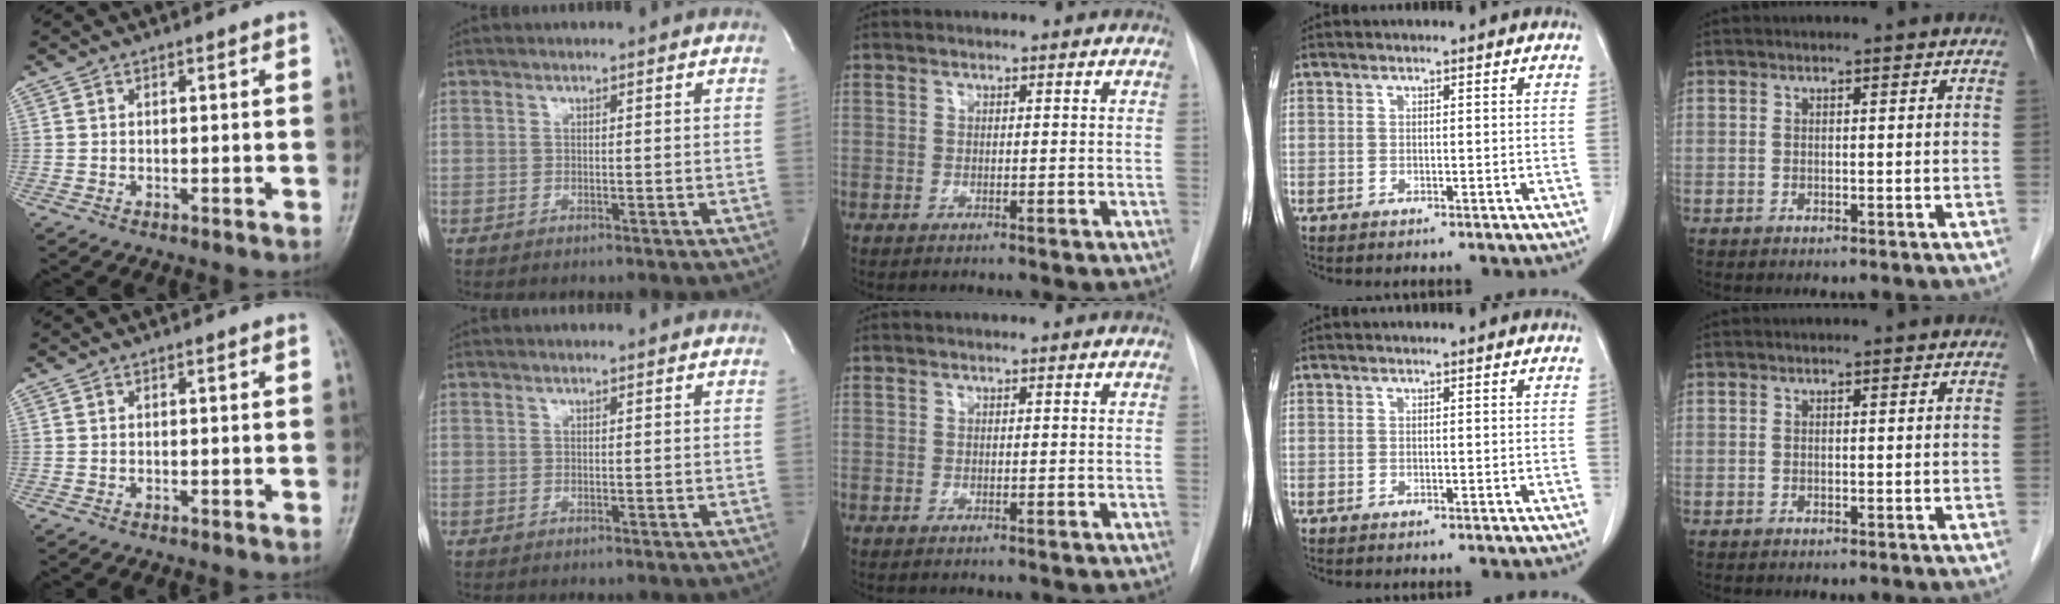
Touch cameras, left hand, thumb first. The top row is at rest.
{}